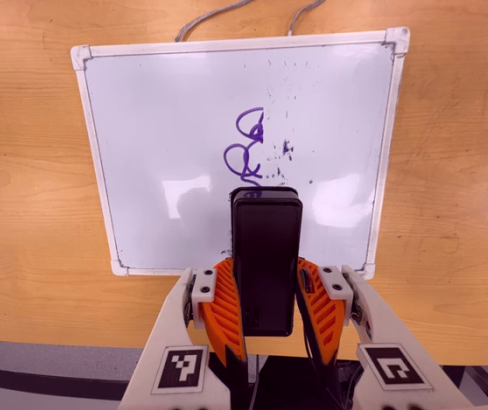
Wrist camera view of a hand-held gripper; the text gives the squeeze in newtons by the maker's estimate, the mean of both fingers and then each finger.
{"total": 9.6, "left": 7.5, "right": 11.6}